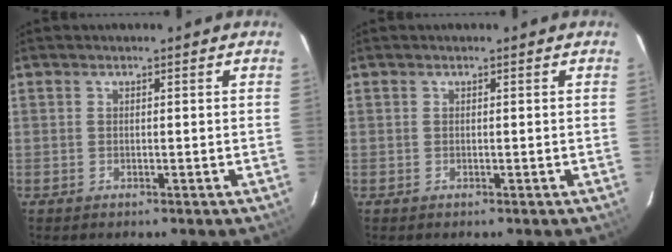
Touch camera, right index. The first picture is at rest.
{"total": 0.0}